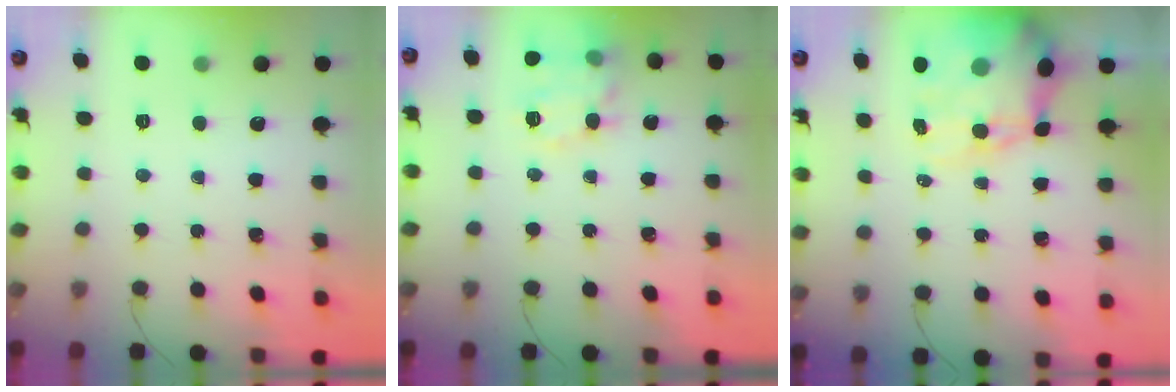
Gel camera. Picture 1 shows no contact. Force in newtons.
{"total": 14.6, "press": 14.6, "slide": 0.9}
{"total": 13.7, "press": 13.3, "slide": 3.4}